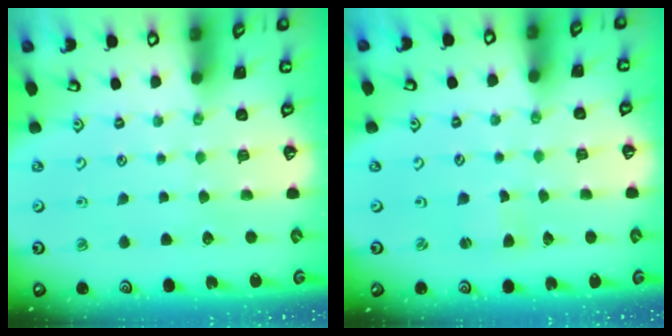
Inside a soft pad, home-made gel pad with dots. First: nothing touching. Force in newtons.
{"total": 1.7, "press": 1.7, "slide": 0.4}